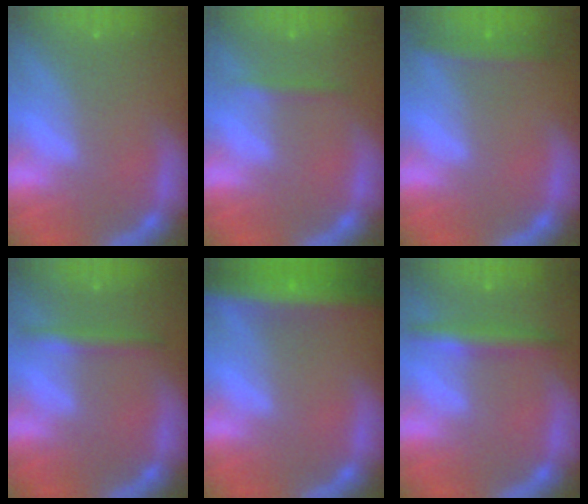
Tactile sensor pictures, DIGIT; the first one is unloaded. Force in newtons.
{"total": 1.4}
{"total": 2.4}
{"total": 2.4}
{"total": 9.5}
{"total": 3.5}